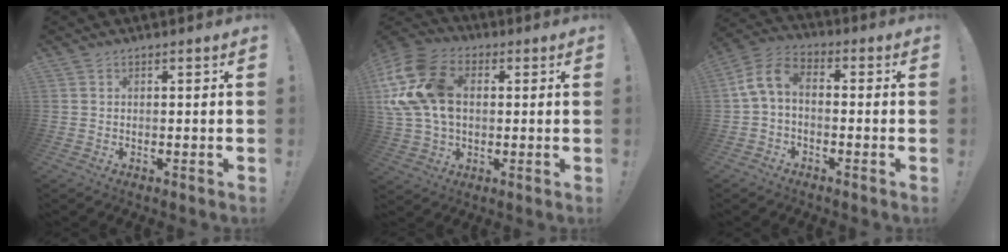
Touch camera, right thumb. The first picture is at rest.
{"total": 19.5, "force": [3.7, 13.8, 13.2], "torque": [-0.258, 0.002, 0.072]}
{"total": 7.6, "force": [-0.4, 4.6, 6.0], "torque": [-0.128, 0.008, -0.003]}